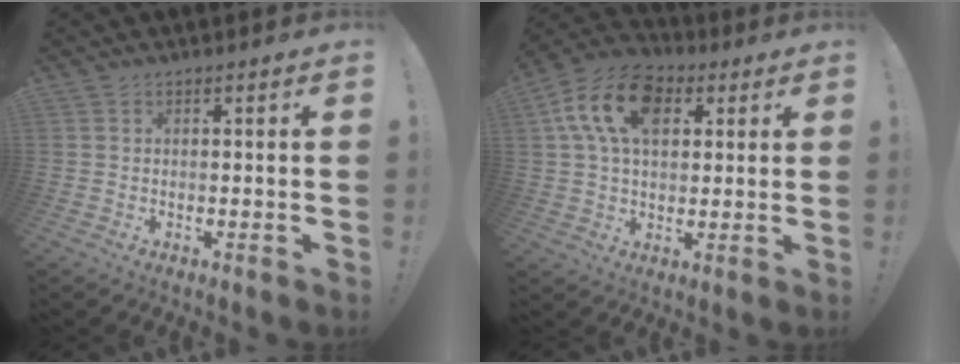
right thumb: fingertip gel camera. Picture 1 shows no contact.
{"total": 16.4, "force": [5.6, 10.5, 11.2], "torque": [-0.191, -0.001, 0.104]}